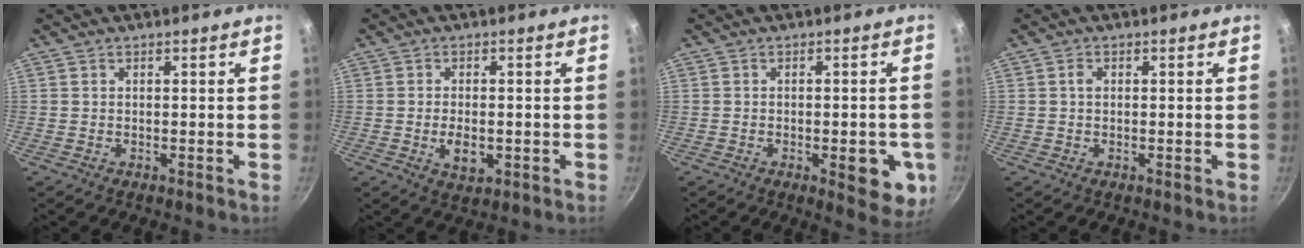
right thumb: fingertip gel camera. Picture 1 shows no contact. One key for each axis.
{"total": 4.8, "fx": -1.0, "fy": 2.8, "fz": 3.9, "tx": -0.064, "ty": 0.000, "tz": -0.012}
{"total": 8.8, "fx": -2.5, "fy": 3.7, "fz": 7.6, "tx": -0.065, "ty": 0.004, "tz": -0.028}
{"total": 1.3, "fx": 0.2, "fy": 1.0, "fz": 0.9, "tx": -0.013, "ty": 0.006, "tz": 0.002}